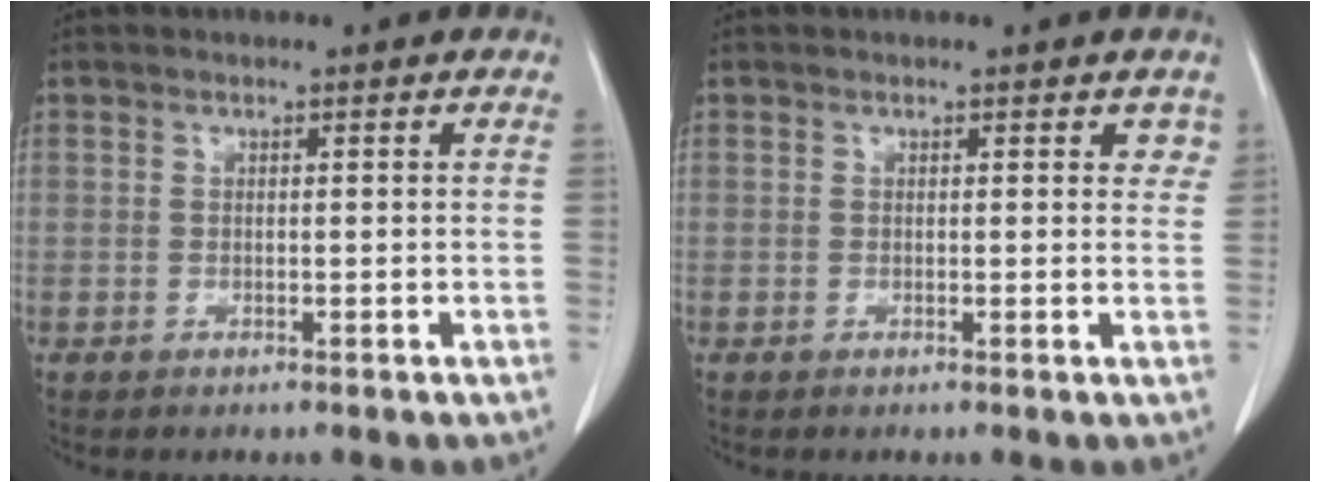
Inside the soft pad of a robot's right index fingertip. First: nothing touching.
{"total": 1.9, "force": [1.1, 1.1, 1.0], "torque": [0.002, 0.002, 0.007]}